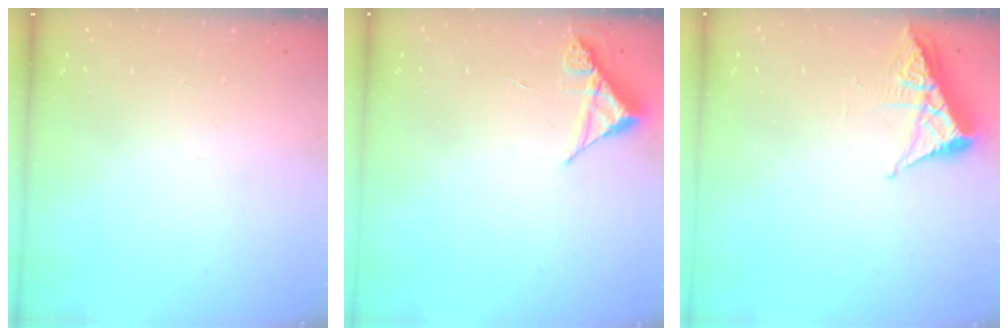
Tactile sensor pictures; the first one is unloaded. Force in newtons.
{"total": 4.9, "press": 4.9, "slide": 0.4}
{"total": 6.0, "press": 5.9, "slide": 0.8}